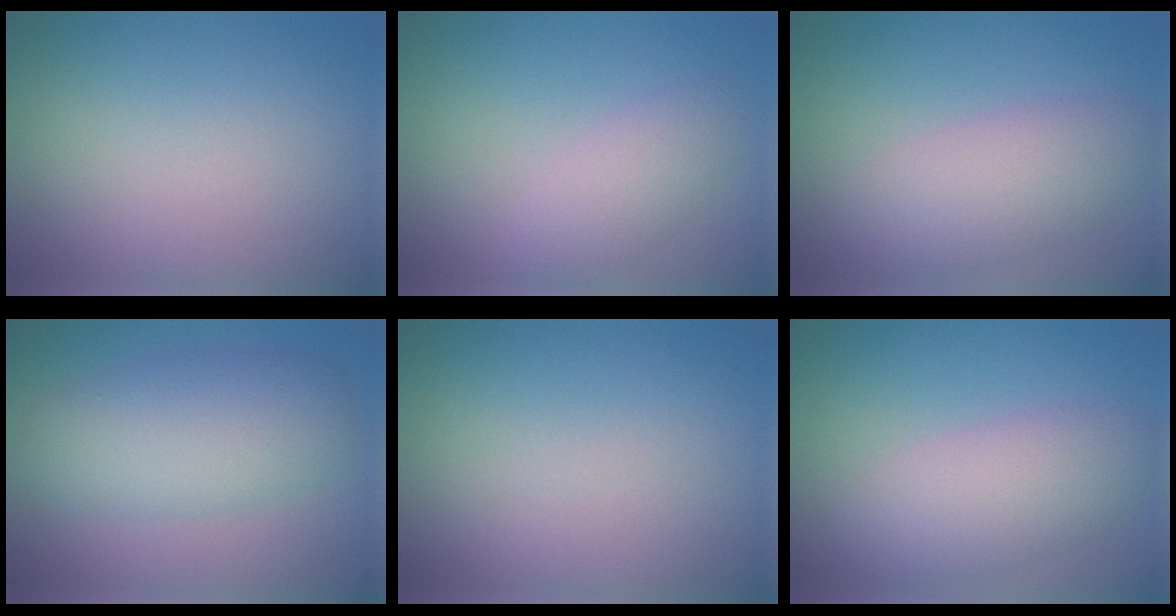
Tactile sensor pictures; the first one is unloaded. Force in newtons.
{"total": 2.7, "press": 2.7, "slide": 0.1}
{"total": 4.7, "press": 4.7, "slide": 0.3}
{"total": 5.8, "press": 5.8, "slide": 0.1}
{"total": 0.0}
{"total": 4.7, "press": 4.7, "slide": 0.3}